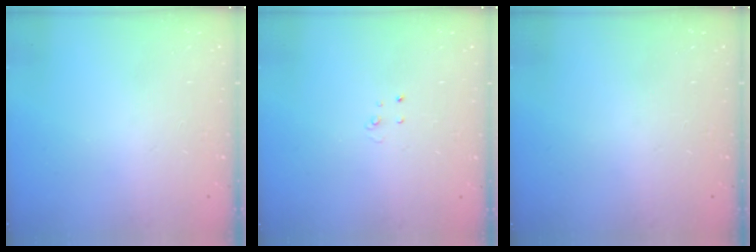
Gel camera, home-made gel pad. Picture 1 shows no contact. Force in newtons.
{"total": 2.6, "press": 2.6, "slide": 0.2}
{"total": 0.0}